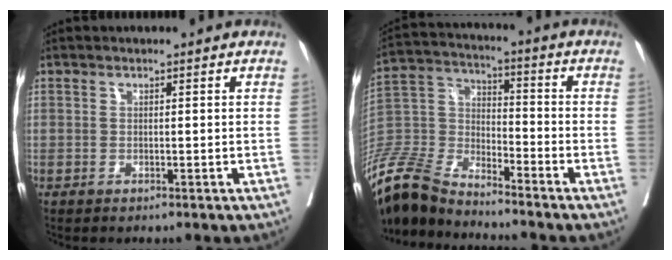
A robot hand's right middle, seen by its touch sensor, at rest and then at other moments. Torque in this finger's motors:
{"motor_torque": [1.07, -1.07, 0.65, 0.13]}